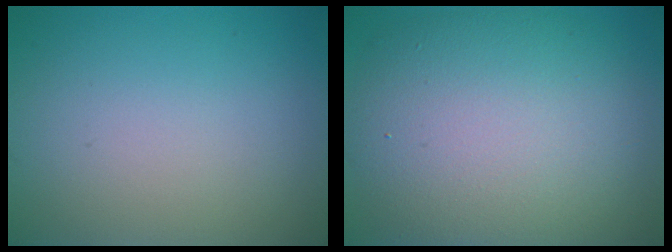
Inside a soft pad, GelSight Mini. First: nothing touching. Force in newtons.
{"total": 11.4, "press": 11.4, "slide": 0.8}